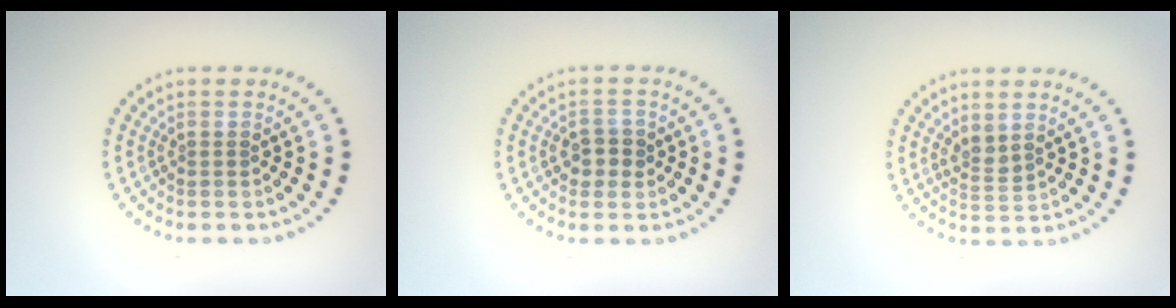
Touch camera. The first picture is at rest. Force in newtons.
{"total": 2.2, "press": 2.1, "slide": 0.5}
{"total": 1.5, "press": 1.2, "slide": 0.9}